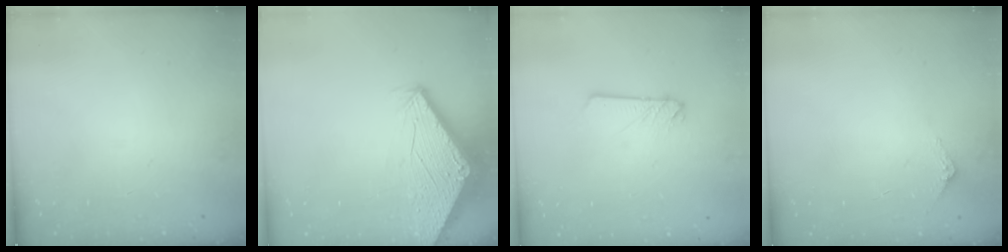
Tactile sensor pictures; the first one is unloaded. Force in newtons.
{"total": 2.8, "press": 2.8, "slide": 0.1}
{"total": 3.0, "press": 3.0, "slide": 0.2}
{"total": 2.9, "press": 2.9, "slide": 0.2}